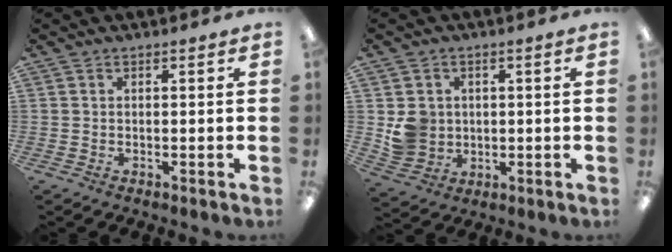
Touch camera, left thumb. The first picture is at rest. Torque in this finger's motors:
{"motor_torque": [-0.14, 0.24, 0.11, -0.12, 0.04]}